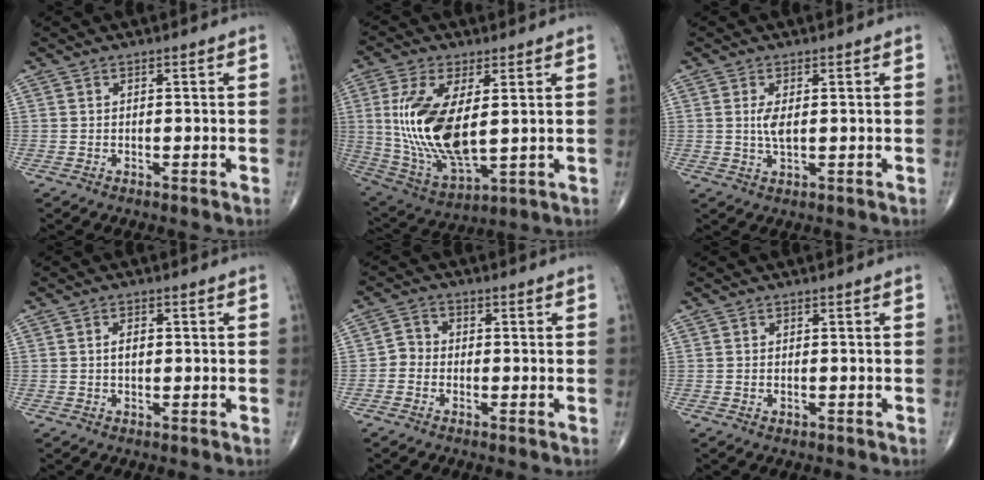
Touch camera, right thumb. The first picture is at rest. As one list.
[{"total": 17.7, "force": [2.1, 8.0, 15.7], "torque": [-0.319, -0.021, 0.055]}, {"total": 5.0, "force": [0.6, 2.0, 4.5], "torque": [-0.095, -0.010, 0.017]}, {"total": 2.6, "force": [0.2, 1.5, 2.1], "torque": [-0.034, 0.002, 0.003]}, {"total": 3.0, "force": [-0.9, 2.6, 1.2], "torque": [-0.006, 0.012, -0.029]}, {"total": 0.8, "force": [-0.2, 0.5, 0.6], "torque": [-0.012, 0.001, -0.001]}]